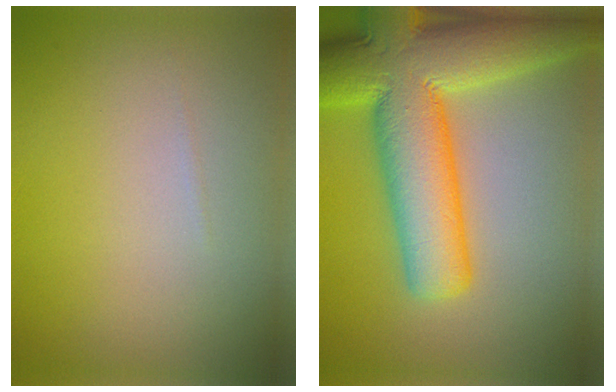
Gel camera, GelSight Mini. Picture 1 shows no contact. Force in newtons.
{"total": 13.3, "press": 13.3, "slide": 0.5}